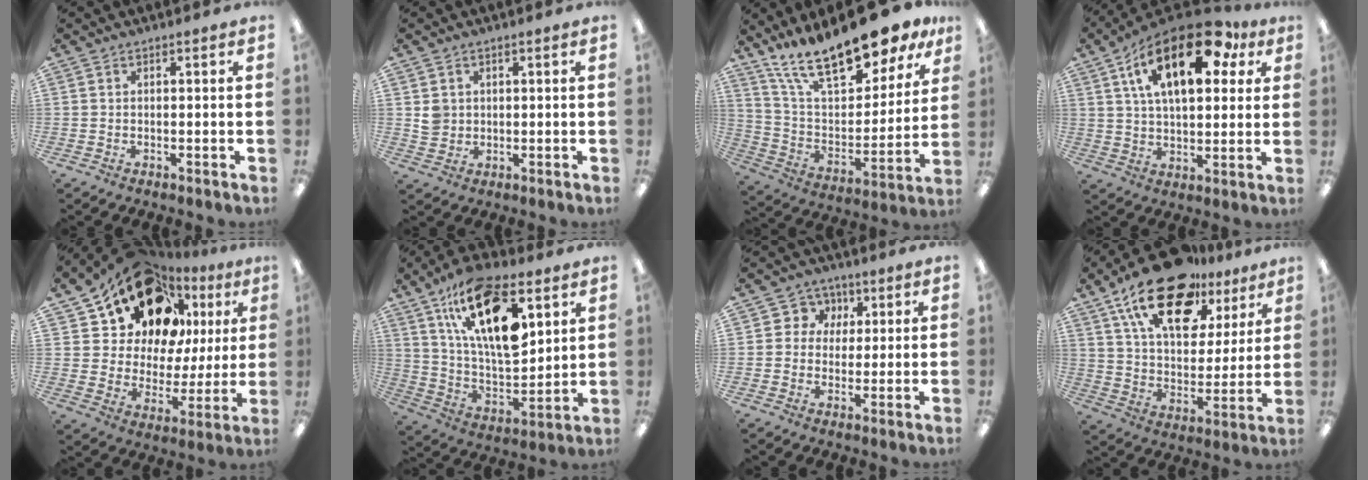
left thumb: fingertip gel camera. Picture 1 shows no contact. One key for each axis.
{"total": 3.6, "fx": 0.7, "fy": 3.4, "fz": 0.8, "tx": -0.008, "ty": -0.001, "tz": 0.010}
{"total": 21.0, "fx": 17.1, "fy": 6.1, "fz": 10.6, "tx": -0.191, "ty": -0.119, "tz": 0.297}
{"total": 21.4, "fx": 10.1, "fy": 10.3, "fz": 15.8, "tx": -0.257, "ty": -0.028, "tz": 0.164}
{"total": 18.5, "fx": 12.4, "fy": 11.1, "fz": 8.1, "tx": -0.161, "ty": -0.073, "tz": 0.230}
{"total": 22.4, "fx": 10.9, "fy": 10.0, "fz": 16.9, "tx": -0.300, "ty": -0.044, "tz": 0.180}
{"total": 5.5, "fx": 1.3, "fy": 5.3, "fz": 0.7, "tx": -0.016, "ty": -0.009, "tz": 0.018}
{"total": 21.9, "fx": 14.6, "fy": 10.5, "fz": 12.5, "tx": -0.208, "ty": -0.078, "tz": 0.255}